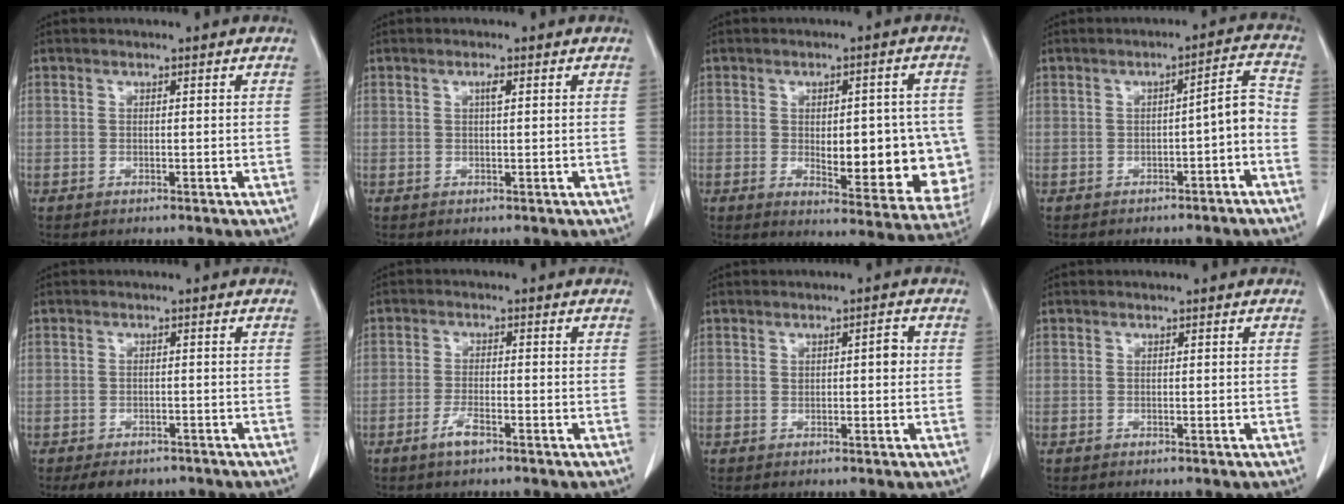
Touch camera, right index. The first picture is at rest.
{"total": 1.1, "force": [0.4, 0.1, 1.0], "torque": [-0.021, 0.002, 0.006]}
{"total": 15.6, "force": [-1.7, 6.0, 14.3], "torque": [-0.141, 0.009, 0.003]}
{"total": 5.0, "force": [-2.2, 0.9, 4.4], "torque": [-0.056, 0.024, -0.029]}
{"total": 5.2, "force": [-4.0, 2.8, 1.7], "torque": [-0.017, 0.001, -0.051]}
{"total": 3.0, "force": [-2.0, 0.5, 2.2], "torque": [-0.046, -0.001, -0.038]}
{"total": 2.3, "force": [0.4, 0.8, 2.1], "torque": [-0.033, 0.010, 0.008]}
{"total": 0.0}